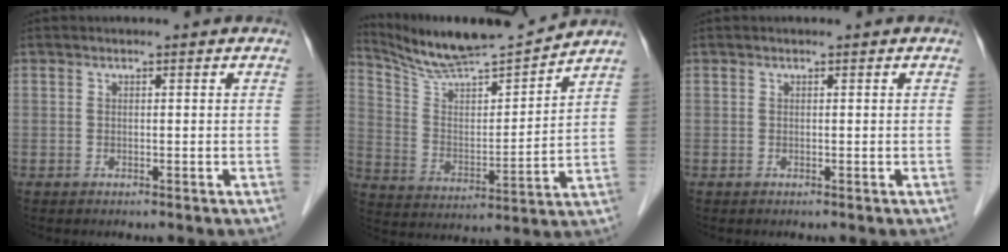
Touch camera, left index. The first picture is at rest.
{"total": 13.3, "force": [12.8, -0.8, 3.7], "torque": [-0.078, -0.009, 0.232]}
{"total": 0.0}